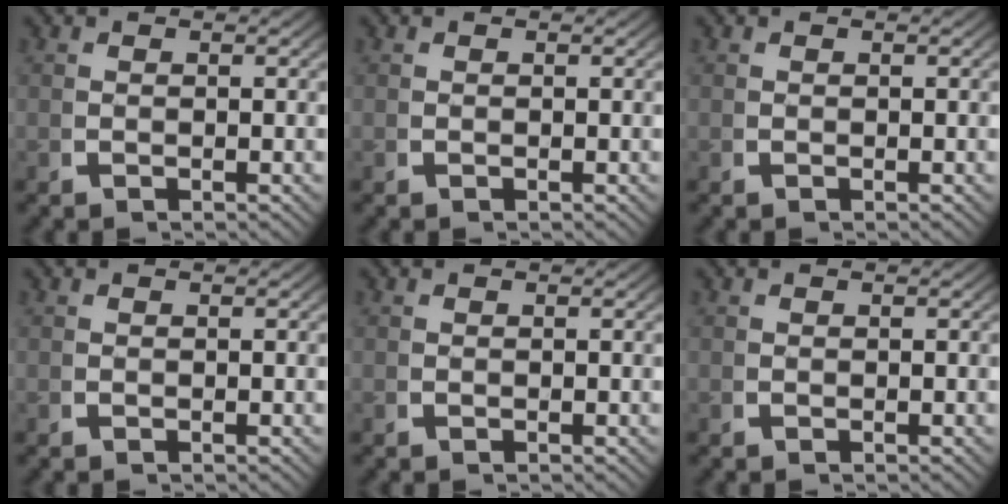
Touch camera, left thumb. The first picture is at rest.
{"total": 0.0}
{"total": 0.0}
{"total": 0.0}
{"total": 0.0}
{"total": 0.0}